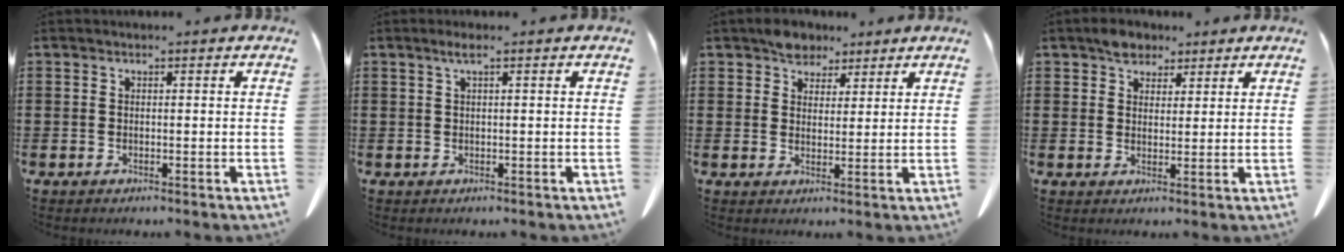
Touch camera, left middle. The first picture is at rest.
{"total": 1.4, "force": [0.5, 0.0, 1.3], "torque": [-0.027, 0.001, 0.009]}
{"total": 4.2, "force": [3.4, 2.3, 0.7], "torque": [-0.025, 0.008, 0.067]}
{"total": 3.9, "force": [3.0, 2.3, 1.0], "torque": [-0.021, 0.008, 0.056]}